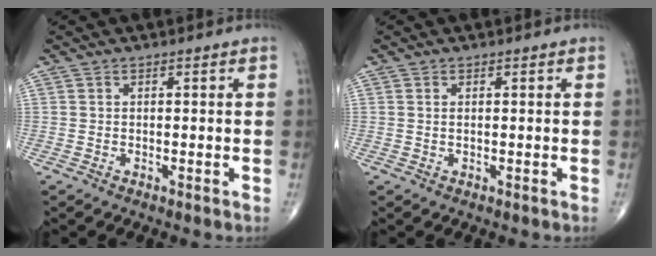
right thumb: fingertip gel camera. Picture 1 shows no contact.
{"total": 0.5, "force": [0.2, 0.2, 0.5], "torque": [-0.011, 0.000, 0.004]}